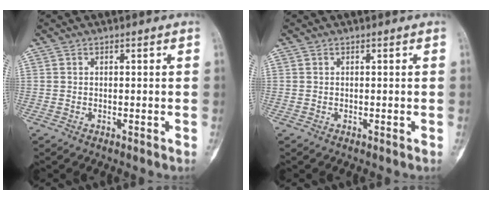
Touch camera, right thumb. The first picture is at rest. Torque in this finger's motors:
{"motor_torque": [0.08, 0.07, 0.03, -0.03, 0.00]}